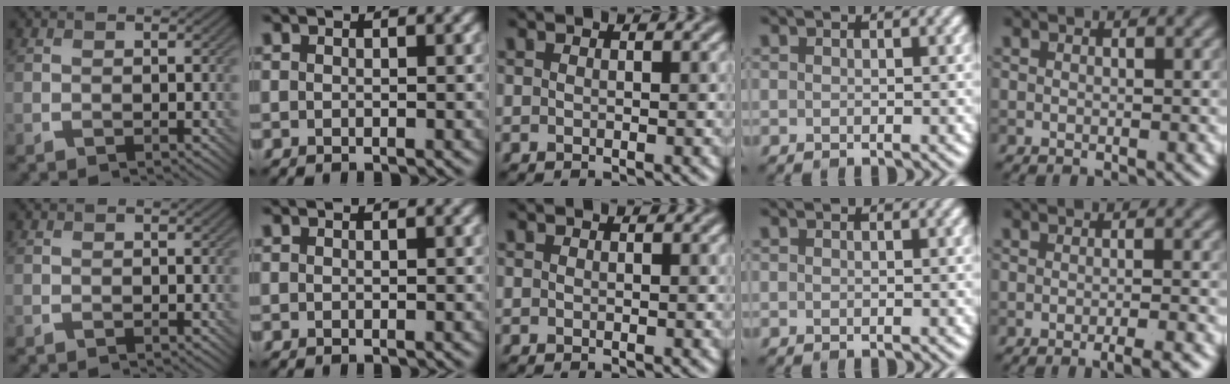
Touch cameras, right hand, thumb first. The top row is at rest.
{"little": {"total": 3.2, "force": [-1.9, 0.6, 2.5], "torque": [-0.026, 0.003, -0.032]}}